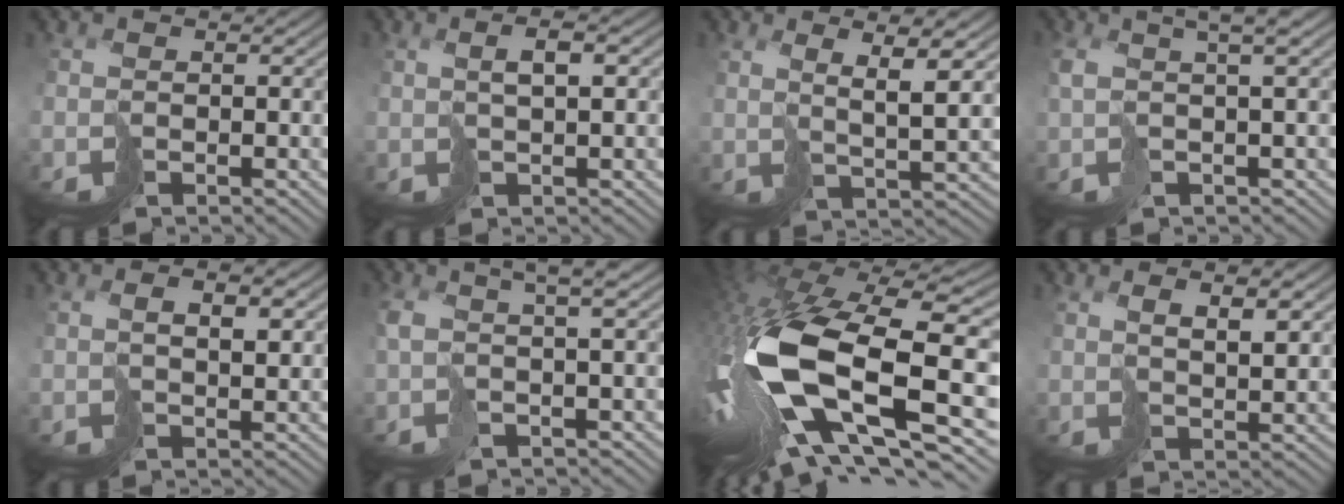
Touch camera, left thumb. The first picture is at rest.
{"total": 2.8, "force": [1.1, 0.6, 2.5], "torque": [-0.044, 0.012, 0.020]}
{"total": 5.4, "force": [2.7, 0.9, 4.6], "torque": [-0.076, -0.001, 0.050]}
{"total": 5.5, "force": [1.8, 1.4, 5.0], "torque": [-0.077, 0.013, 0.027]}
{"total": 3.6, "force": [1.6, 1.4, 3.0], "torque": [-0.052, 0.003, 0.030]}
{"total": 5.4, "force": [1.4, 1.4, 5.0], "torque": [-0.081, 0.013, 0.020]}
{"total": 19.5, "force": [-1.5, 10.7, 16.3], "torque": [-0.379, -0.064, 0.002]}
{"total": 4.5, "force": [2.7, 1.2, 3.3], "torque": [-0.053, -0.001, 0.054]}